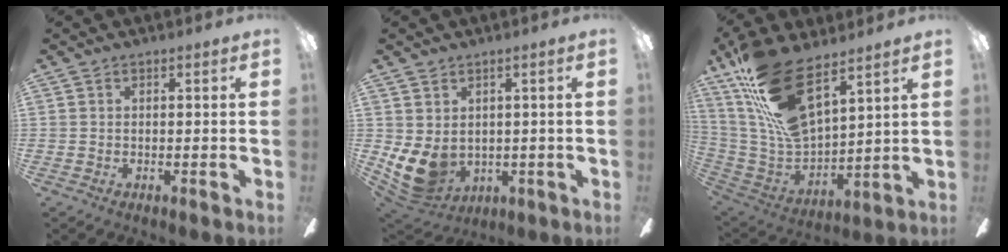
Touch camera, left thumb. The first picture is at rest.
{"total": 9.3, "force": [-0.3, 7.2, 5.9], "torque": [-0.149, -0.019, -0.003]}
{"total": 20.7, "force": [13.2, 7.9, 13.9], "torque": [-0.300, -0.080, 0.235]}